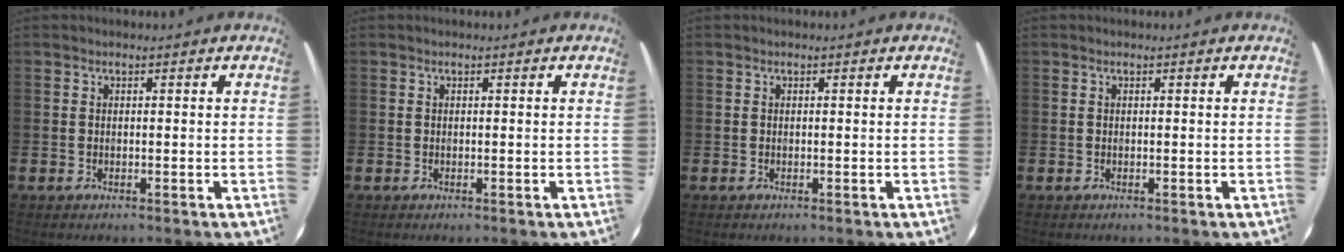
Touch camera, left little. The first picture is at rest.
{"total": 0.0}
{"total": 0.0}
{"total": 0.0}